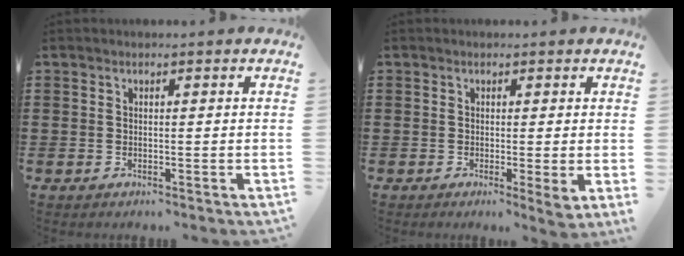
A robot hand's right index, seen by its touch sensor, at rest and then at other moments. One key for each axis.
{"total": 1.6, "fx": -0.2, "fy": 0.1, "fz": 1.6, "tx": -0.031, "ty": -0.003, "tz": -0.002}